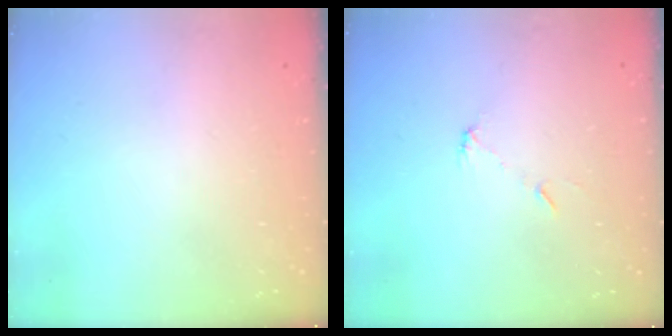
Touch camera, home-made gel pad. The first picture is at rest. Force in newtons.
{"total": 4.9, "press": 4.9, "slide": 0.3}